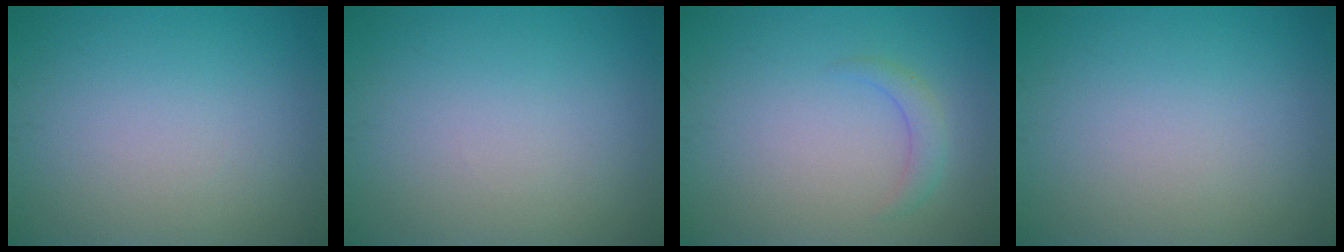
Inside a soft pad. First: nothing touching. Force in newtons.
{"total": 0.0}
{"total": 1.5, "press": 1.5, "slide": 0.1}
{"total": 0.0}